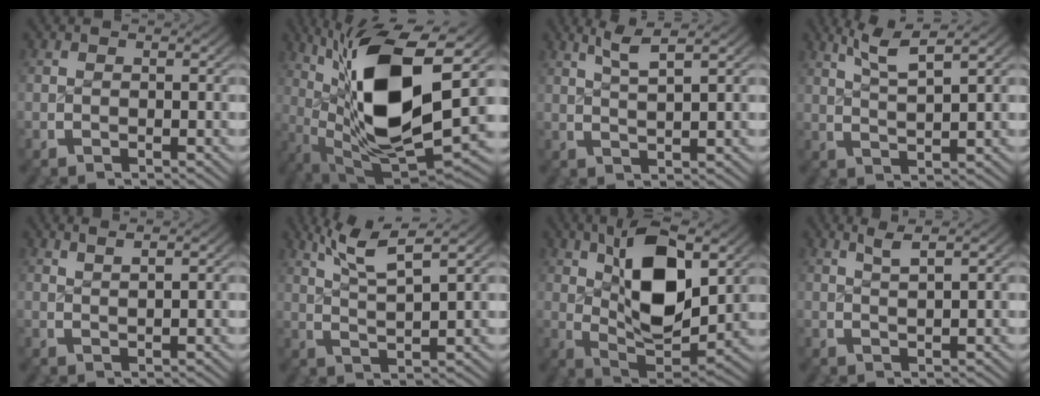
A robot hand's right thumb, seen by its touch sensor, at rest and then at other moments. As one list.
[{"total": 20.5, "force": [1.3, 11.0, 17.3], "torque": [-0.331, -0.047, 0.044]}, {"total": 3.7, "force": [2.7, 0.4, 2.5], "torque": [-0.038, 0.007, 0.051]}, {"total": 5.2, "force": [3.5, 1.1, 3.7], "torque": [-0.061, 0.003, 0.065]}, {"total": 2.5, "force": [2.1, 0.1, 1.3], "torque": [-0.015, 0.008, 0.039]}, {"total": 6.9, "force": [4.2, 2.1, 5.1], "torque": [-0.090, 0.001, 0.074]}, {"total": 11.0, "force": [1.4, 5.6, 9.4], "torque": [-0.178, -0.032, 0.041]}, {"total": 3.1, "force": [2.4, 0.2, 1.9], "torque": [-0.026, 0.008, 0.043]}]